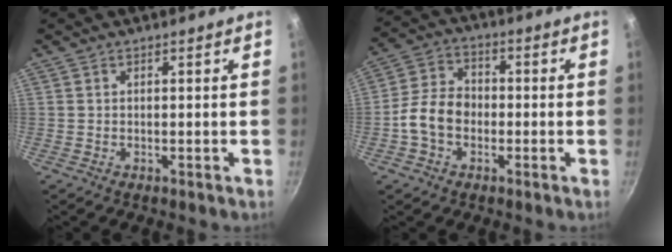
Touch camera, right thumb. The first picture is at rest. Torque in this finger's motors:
{"motor_torque": [1.32, 1.54, 1.08, -0.99, 0.06]}